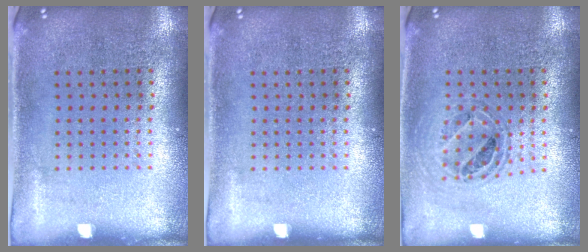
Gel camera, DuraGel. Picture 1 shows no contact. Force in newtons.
{"total": 0.0}
{"total": 0.8, "press": 0.8, "slide": 0.1}